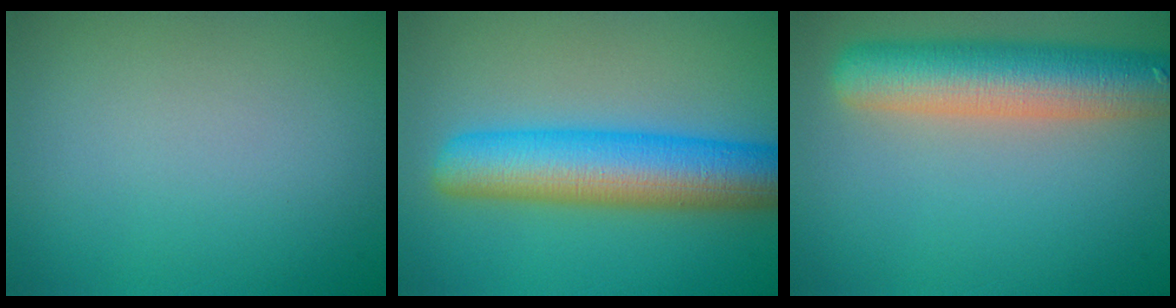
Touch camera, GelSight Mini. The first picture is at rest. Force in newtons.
{"total": 9.0, "press": 9.0, "slide": 0.2}
{"total": 8.7, "press": 8.7, "slide": 0.6}